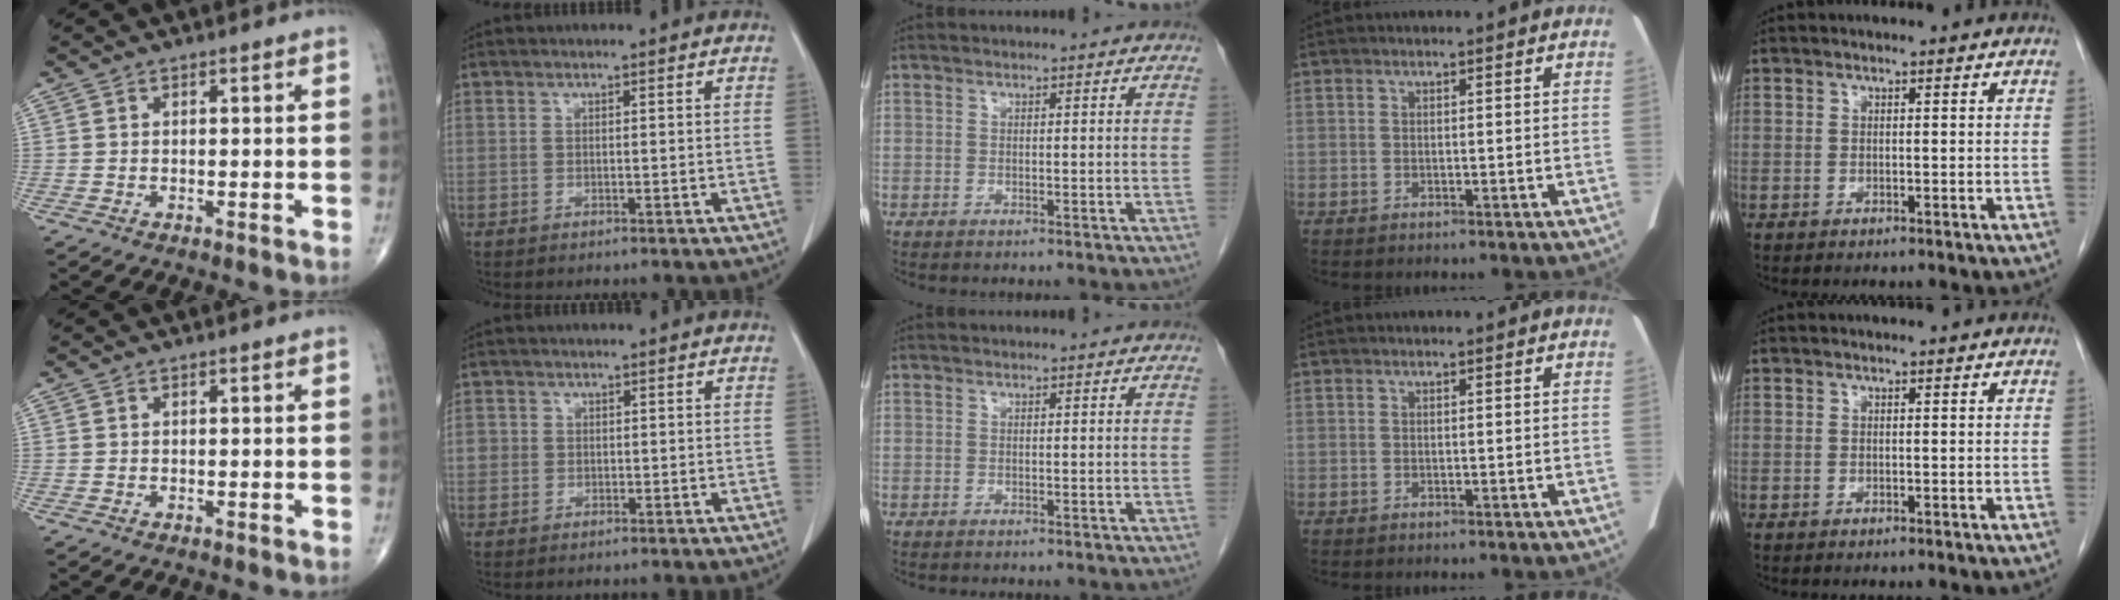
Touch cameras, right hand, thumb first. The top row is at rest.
{"index": {"total": 1.7, "force": [-0.1, 1.7, 0.2], "torque": [0.009, 0.008, -0.002]}}